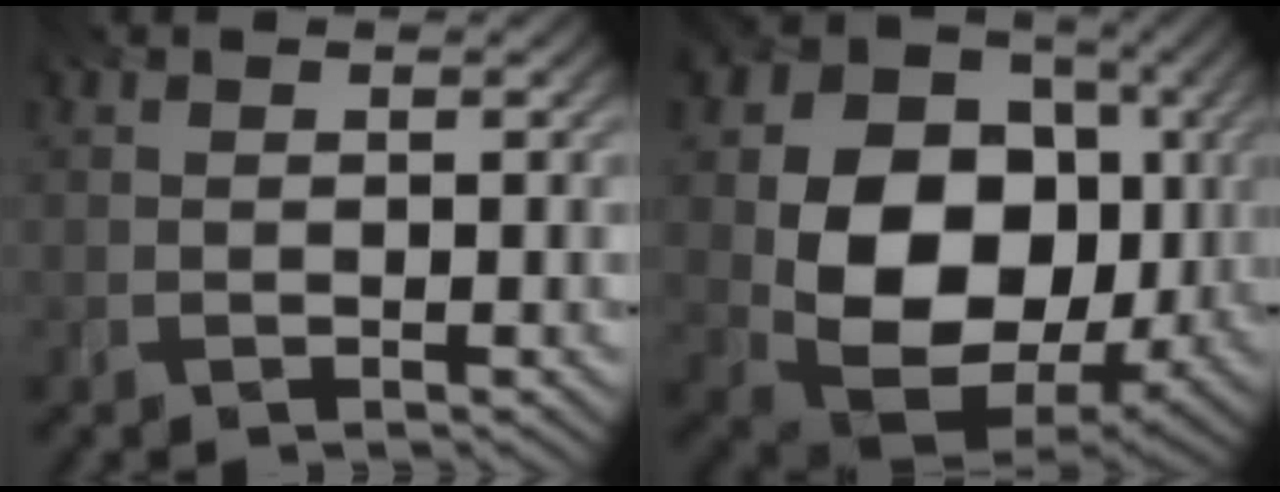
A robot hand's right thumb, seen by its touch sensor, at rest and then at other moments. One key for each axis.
{"total": 16.9, "fx": 0.0, "fy": 13.2, "fz": 10.5, "tx": -0.197, "ty": -0.049, "tz": 0.009}